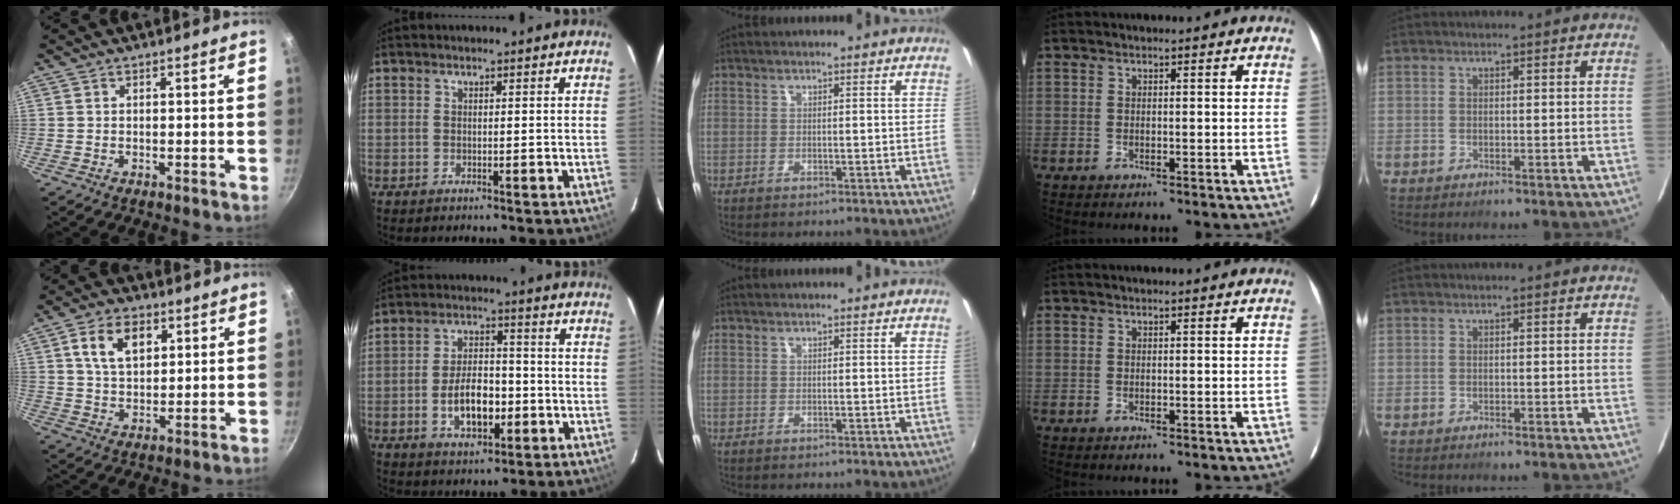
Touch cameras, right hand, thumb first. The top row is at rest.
{"thumb": {"total": 9.1, "force": [3.3, 5.8, 6.2], "torque": [-0.092, -0.007, 0.056]}, "index": {"total": 9.5, "force": [-2.8, 5.1, 7.5], "torque": [-0.146, 0.011, -0.038]}}